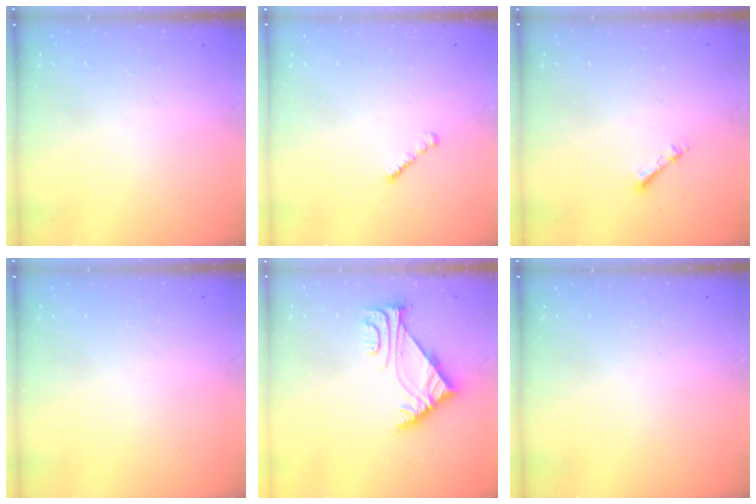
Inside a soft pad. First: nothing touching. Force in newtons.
{"total": 1.6, "press": 1.5, "slide": 0.5}
{"total": 3.3, "press": 3.2, "slide": 0.4}
{"total": 0.0}
{"total": 5.8, "press": 5.7, "slide": 0.6}
{"total": 0.0}